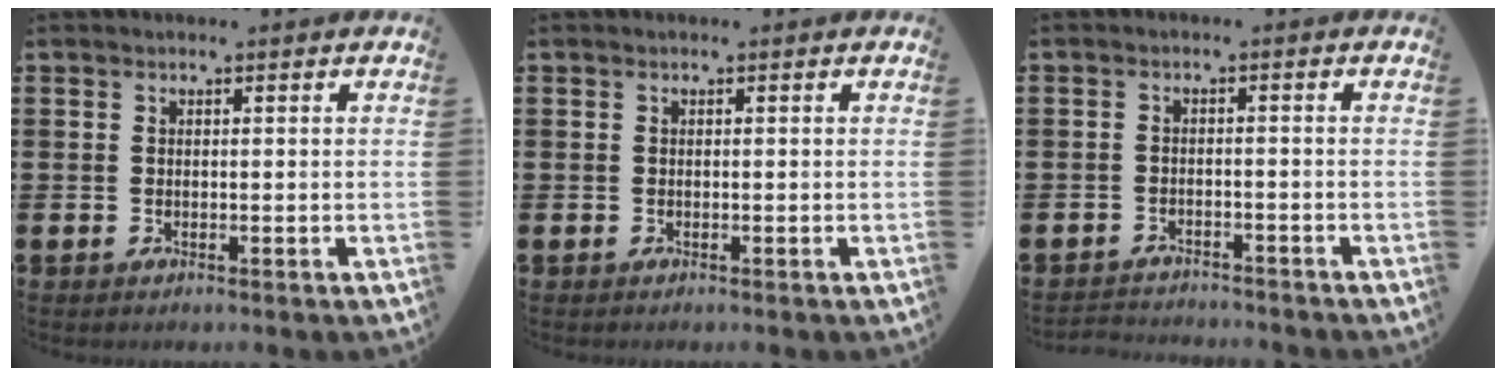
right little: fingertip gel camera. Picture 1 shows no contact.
{"total": 0.0}
{"total": 2.0, "force": [-2.0, 0.0, -0.3], "torque": [-0.001, 0.003, -0.045]}